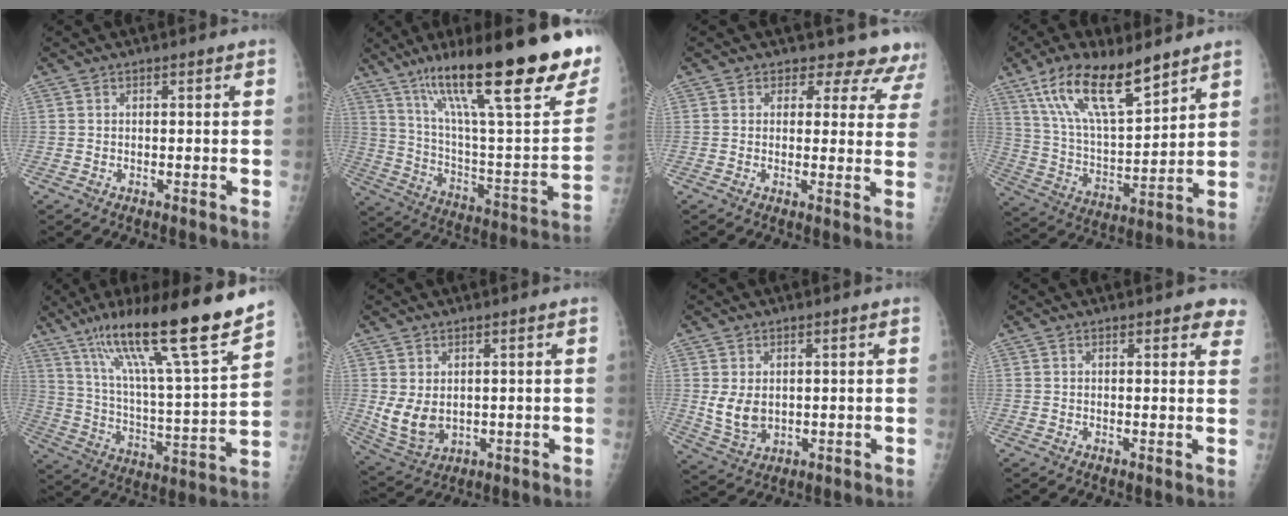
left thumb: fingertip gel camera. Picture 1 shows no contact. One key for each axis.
{"total": 33.7, "fx": 20.6, "fy": 6.6, "fz": 25.8, "tx": -0.338, "ty": -0.052, "tz": 0.327}
{"total": 9.5, "fx": 8.5, "fy": 4.4, "fz": 0.3, "tx": 0.051, "ty": -0.043, "tz": 0.066}
{"total": 17.3, "fx": 11.2, "fy": 5.9, "fz": 11.7, "tx": -0.185, "ty": -0.051, "tz": 0.219}
{"total": 22.8, "fx": 16.3, "fy": 1.3, "fz": 15.9, "tx": -0.235, "ty": -0.071, "tz": 0.277}
{"total": 6.6, "fx": 0.9, "fy": 4.6, "fz": 4.6, "tx": -0.078, "ty": -0.016, "tz": 0.040}
{"total": 5.7, "fx": 0.8, "fy": 4.0, "fz": 3.9, "tx": -0.058, "ty": -0.014, "tz": 0.032}
{"total": 4.4, "fx": 3.5, "fy": 1.7, "fz": 2.2, "tx": 0.010, "ty": -0.010, "tz": 0.031}